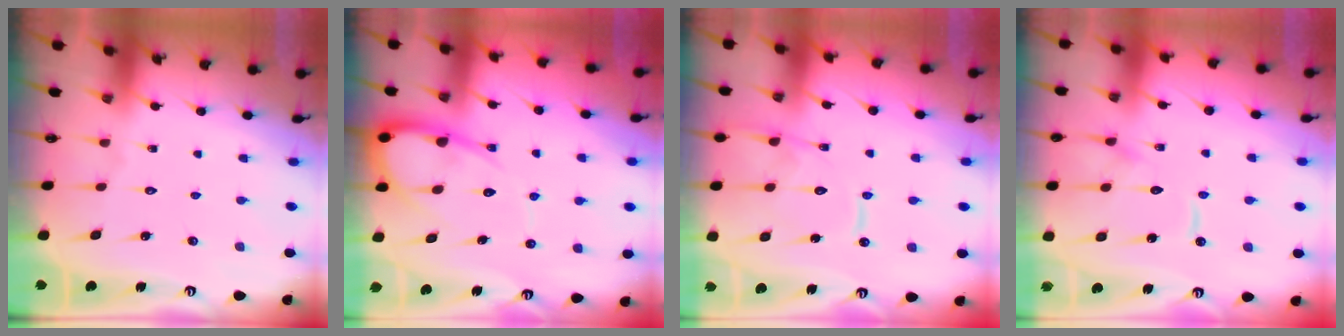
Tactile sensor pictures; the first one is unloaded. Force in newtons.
{"total": 10.4, "press": 10.4, "slide": 1.1}
{"total": 13.1, "press": 13.0, "slide": 1.4}
{"total": 11.4, "press": 11.3, "slide": 1.2}